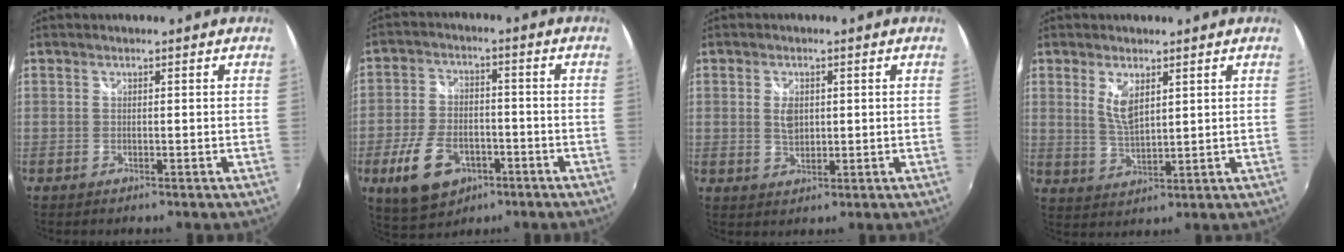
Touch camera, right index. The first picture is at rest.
{"total": 12.1, "force": [-5.5, 7.3, 7.8], "torque": [-0.177, -0.008, -0.087]}
{"total": 3.6, "force": [0.5, 2.4, 2.7], "torque": [-0.044, 0.000, 0.010]}
{"total": 5.2, "force": [2.2, 2.1, 4.2], "torque": [-0.076, -0.006, 0.046]}